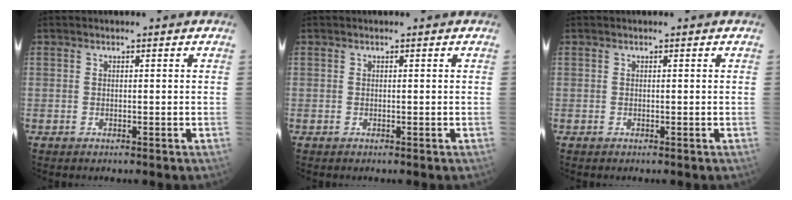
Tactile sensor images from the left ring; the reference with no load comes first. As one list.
[{"total": 0.0}, {"total": 0.0}]